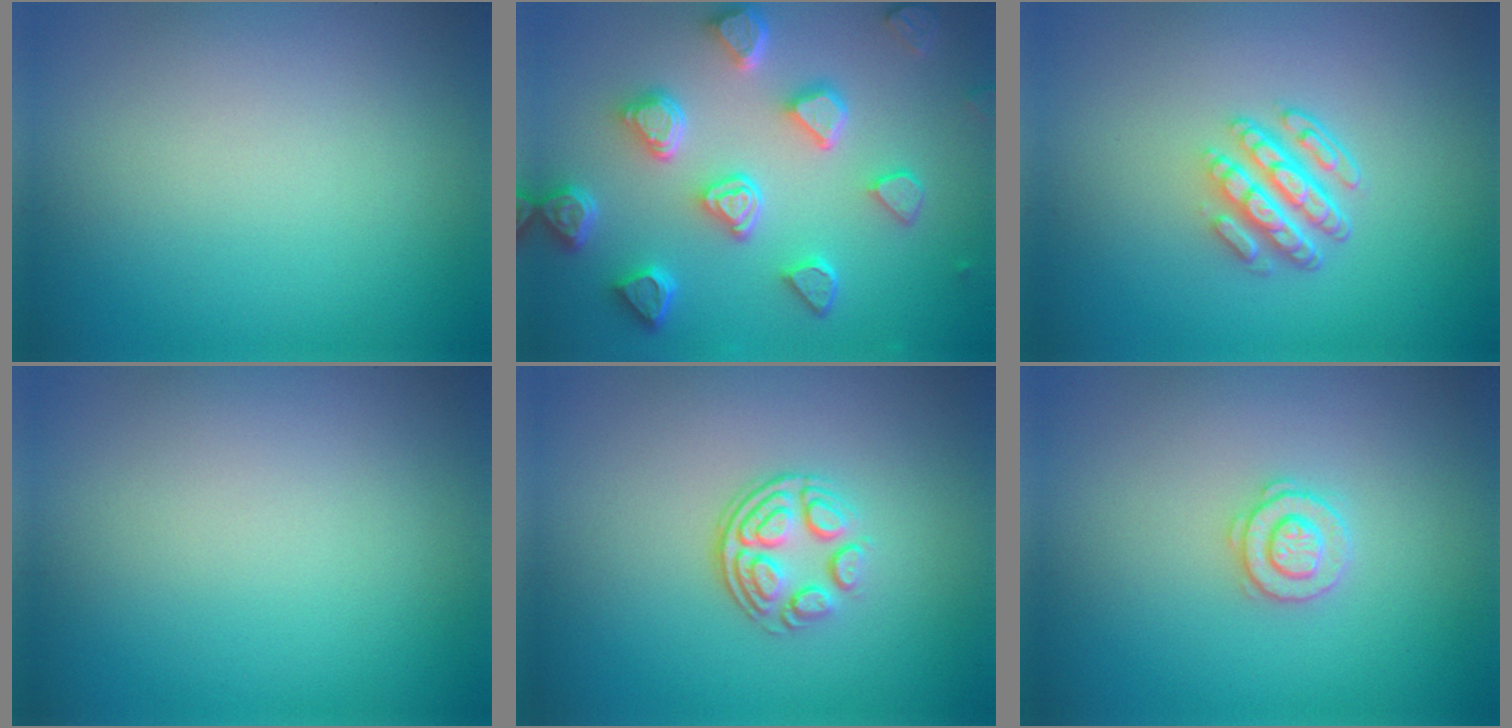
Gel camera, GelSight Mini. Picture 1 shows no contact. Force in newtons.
{"total": 6.6, "press": 5.2, "slide": 4.0}
{"total": 4.6, "press": 3.2, "slide": 3.3}
{"total": 0.0}
{"total": 3.5, "press": 2.4, "slide": 2.6}
{"total": 2.2, "press": 2.2, "slide": 0.3}